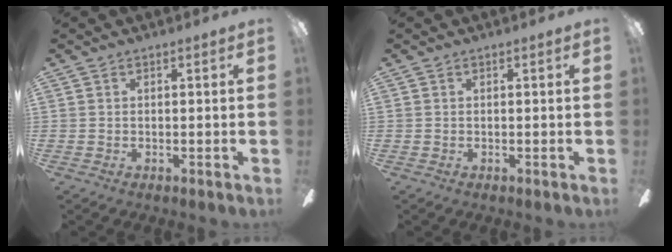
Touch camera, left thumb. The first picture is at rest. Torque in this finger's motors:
{"motor_torque": [-0.06, -0.02, -0.07, 0.05, 0.00]}